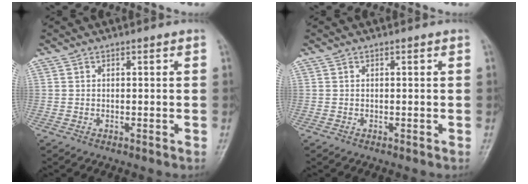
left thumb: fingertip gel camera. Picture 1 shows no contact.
{"total": 0.0}